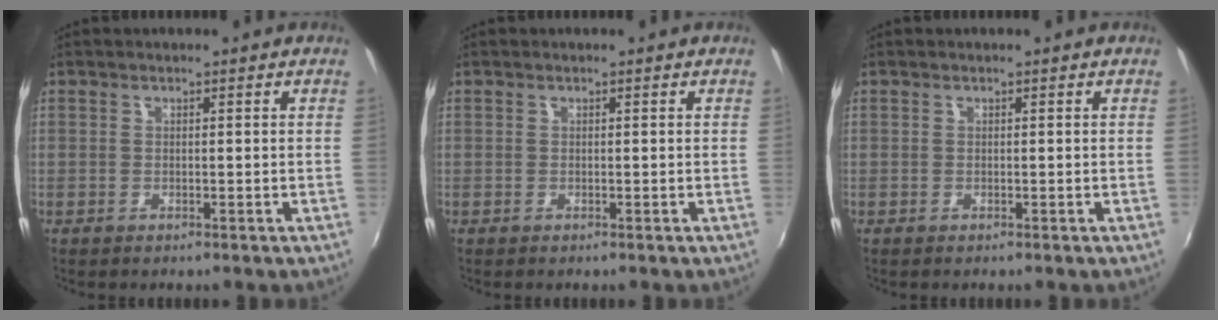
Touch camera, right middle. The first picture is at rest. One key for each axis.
{"total": 0.0}
{"total": 0.0}